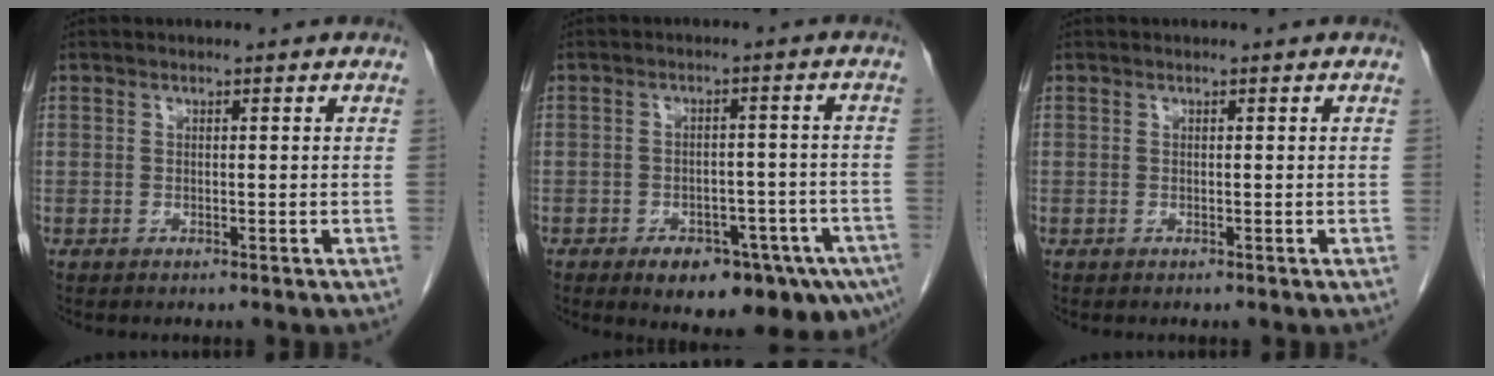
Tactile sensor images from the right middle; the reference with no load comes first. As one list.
[{"total": 14.0, "force": [-8.5, 5.6, 9.6], "torque": [-0.076, 0.017, -0.107]}, {"total": 0.0}]